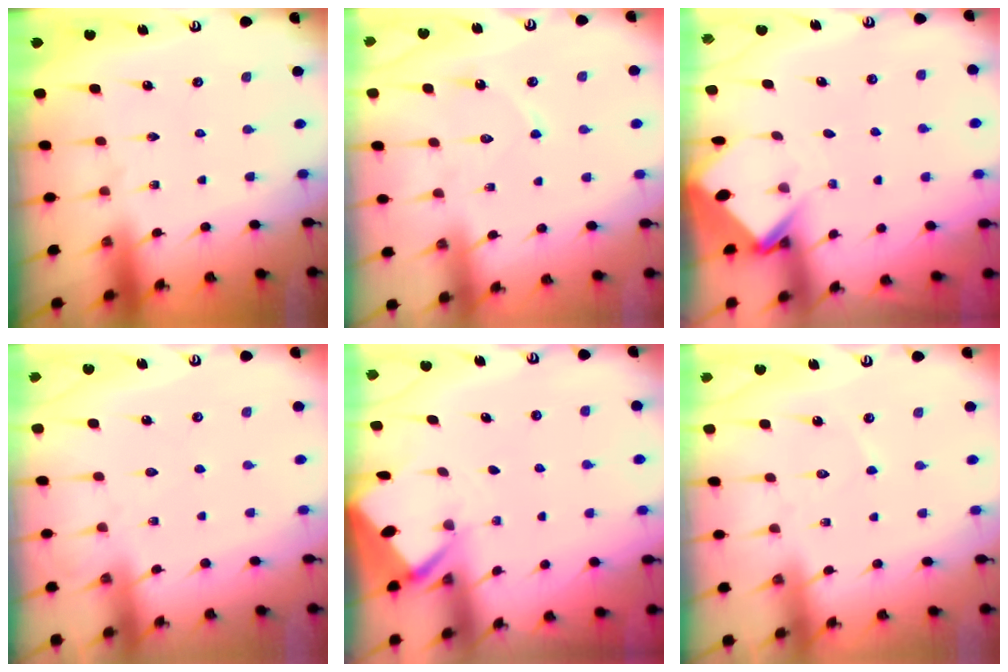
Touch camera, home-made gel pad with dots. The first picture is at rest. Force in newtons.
{"total": 6.0, "press": 6.0, "slide": 0.5}
{"total": 3.7, "press": 3.7, "slide": 0.2}
{"total": 4.6, "press": 4.5, "slide": 0.6}
{"total": 2.8, "press": 2.7, "slide": 0.3}
{"total": 2.8, "press": 2.8, "slide": 0.2}